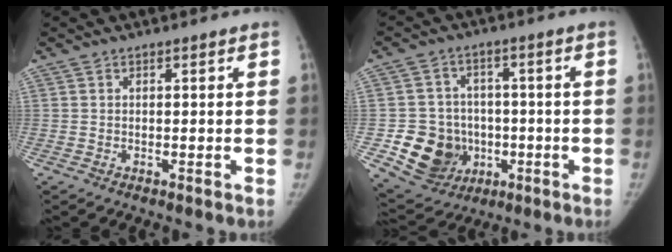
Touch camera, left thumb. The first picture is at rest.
{"total": 13.1, "force": [-3.1, 11.6, 5.2], "torque": [-0.059, 0.015, -0.036]}